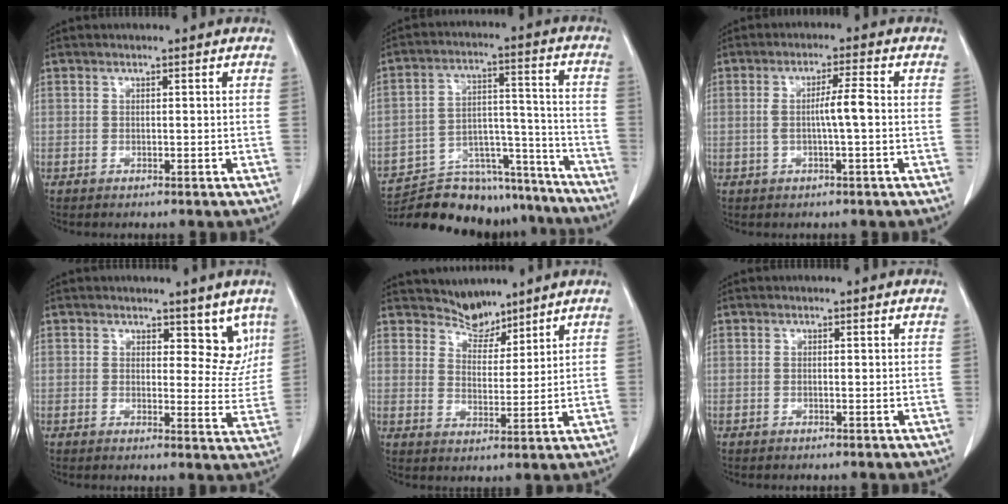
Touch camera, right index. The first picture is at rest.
{"total": 20.9, "force": [-19.3, 6.6, 4.7], "torque": [-0.075, 0.039, -0.280]}
{"total": 4.3, "force": [-0.3, -0.1, 4.2], "torque": [-0.073, 0.005, -0.005]}
{"total": 5.8, "force": [4.0, 3.3, 2.7], "torque": [-0.006, -0.015, 0.045]}
{"total": 4.8, "force": [4.4, 1.8, 0.2], "torque": [0.000, 0.000, 0.082]}
{"total": 0.0}